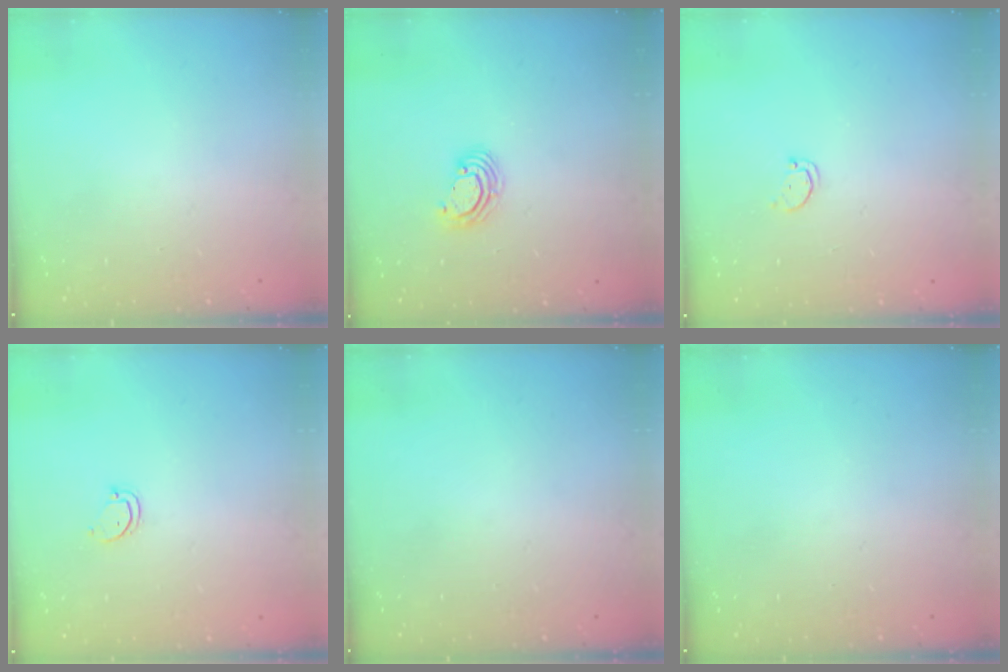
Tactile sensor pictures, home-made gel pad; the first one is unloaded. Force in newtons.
{"total": 3.6, "press": 3.6, "slide": 0.2}
{"total": 1.7, "press": 1.7, "slide": 0.2}
{"total": 2.6, "press": 2.6, "slide": 0.3}
{"total": 0.0}
{"total": 0.0}